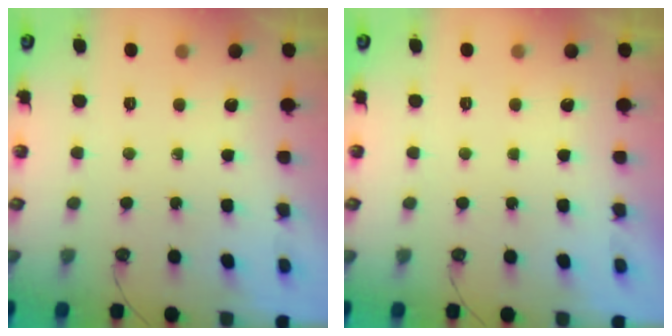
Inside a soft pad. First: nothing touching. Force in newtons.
{"total": 0.0}